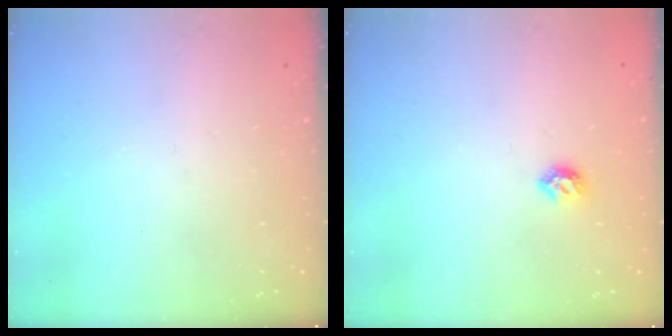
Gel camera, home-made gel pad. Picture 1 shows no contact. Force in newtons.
{"total": 5.5, "press": 5.4, "slide": 1.2}